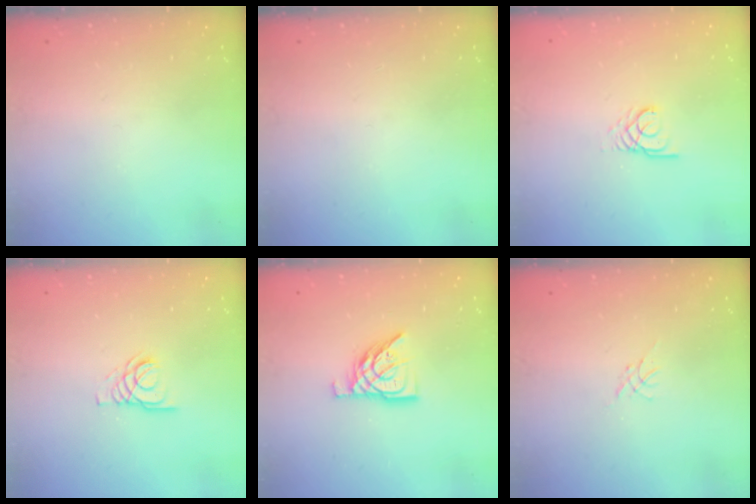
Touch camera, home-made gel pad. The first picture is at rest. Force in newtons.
{"total": 0.0}
{"total": 2.6, "press": 2.6, "slide": 0.1}
{"total": 2.8, "press": 2.8, "slide": 0.3}
{"total": 10.3, "press": 10.2, "slide": 0.8}
{"total": 0.0}